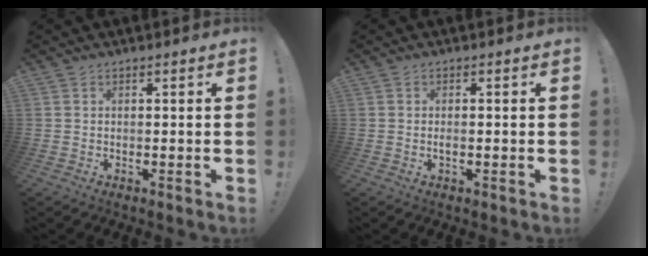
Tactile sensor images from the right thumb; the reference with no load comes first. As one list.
[{"total": 1.2, "force": [-0.4, 0.2, 1.1], "torque": [-0.014, -0.001, -0.008]}]